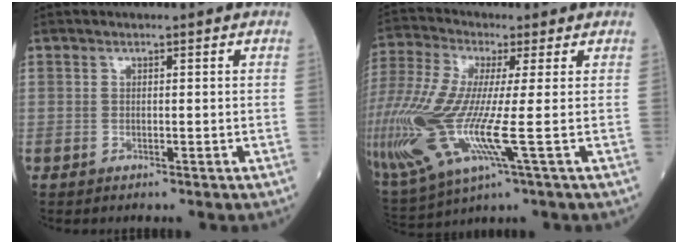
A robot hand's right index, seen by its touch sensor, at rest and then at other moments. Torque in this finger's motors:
{"motor_torque": [2.14, 0.00, 1.05, 0.21]}